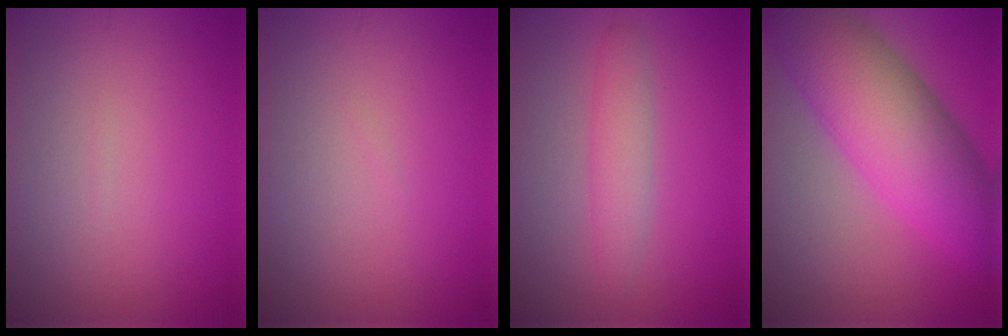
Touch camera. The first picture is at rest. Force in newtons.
{"total": 0.0}
{"total": 2.5, "press": 2.5, "slide": 0.2}
{"total": 10.7, "press": 10.7, "slide": 0.2}